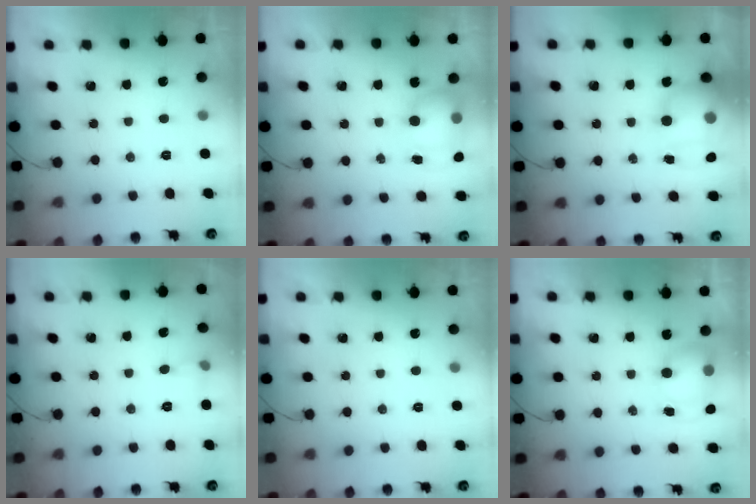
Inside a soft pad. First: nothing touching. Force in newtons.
{"total": 11.7, "press": 9.3, "slide": 7.1}
{"total": 15.6, "press": 15.1, "slide": 3.8}
{"total": 4.2, "press": 4.0, "slide": 1.3}
{"total": 0.0}
{"total": 8.2, "press": 8.1, "slide": 1.4}